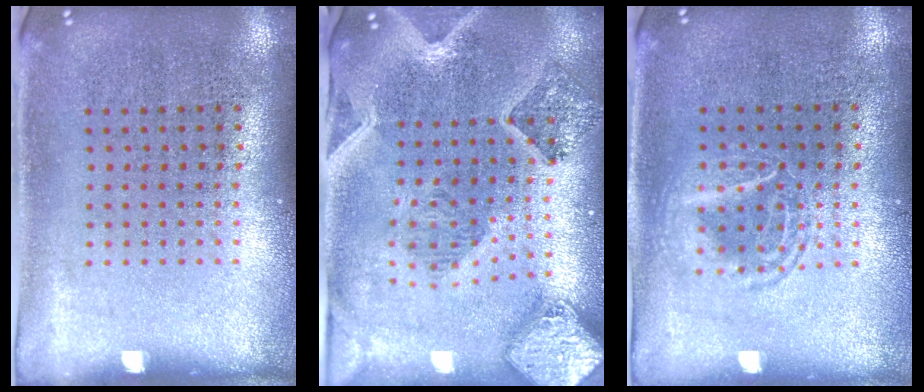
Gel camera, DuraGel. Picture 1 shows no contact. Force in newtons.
{"total": 2.2, "press": 2.0, "slide": 0.9}
{"total": 1.1, "press": 1.1, "slide": 0.2}